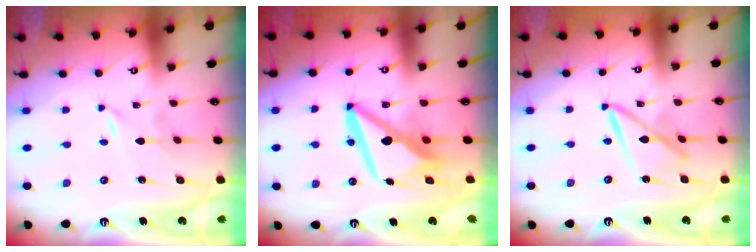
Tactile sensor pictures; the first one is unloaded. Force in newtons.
{"total": 11.9, "press": 11.8, "slide": 1.4}
{"total": 9.1, "press": 9.1, "slide": 0.8}